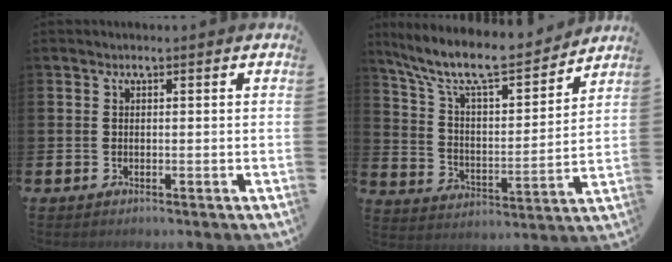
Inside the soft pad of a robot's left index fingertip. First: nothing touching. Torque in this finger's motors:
{"motor_torque": [1.04, -1.10, 0.63, 0.21]}